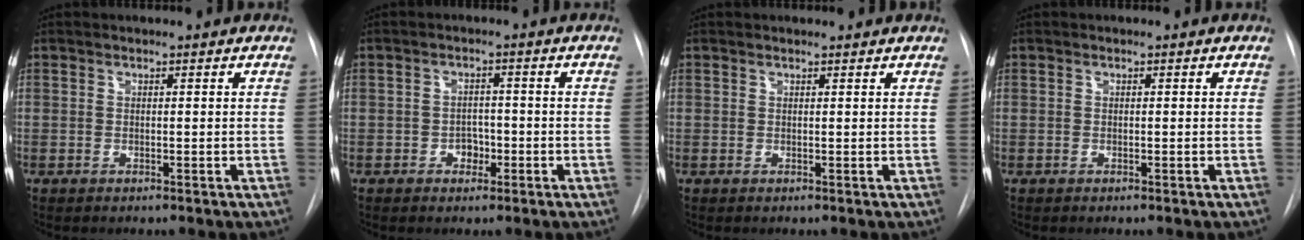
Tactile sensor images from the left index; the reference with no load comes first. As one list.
[{"total": 2.4, "force": [-1.0, 1.8, 1.3], "torque": [-0.011, 0.007, -0.013]}, {"total": 2.0, "force": [2.0, 0.2, 0.2], "torque": [-0.010, 0.013, 0.024]}, {"total": 0.0}]